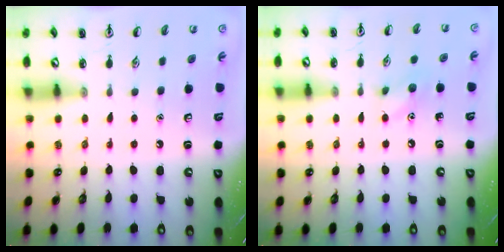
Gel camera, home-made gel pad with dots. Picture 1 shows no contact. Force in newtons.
{"total": 5.8, "press": 5.7, "slide": 1.1}